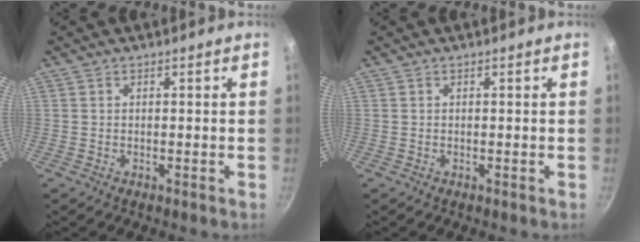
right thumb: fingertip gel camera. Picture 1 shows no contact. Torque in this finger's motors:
{"motor_torque": [0.00, -0.01, 0.01, 0.00, 0.00]}